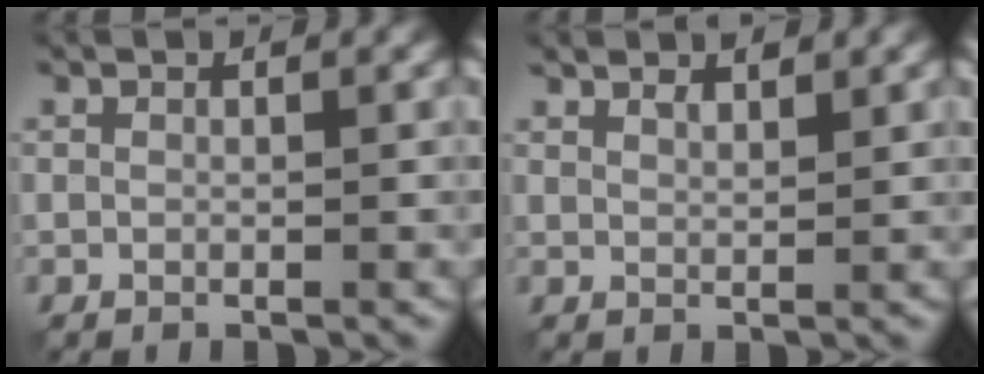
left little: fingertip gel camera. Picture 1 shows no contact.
{"total": 1.8, "force": [1.5, 0.5, 0.9], "torque": [-0.011, -0.004, 0.025]}